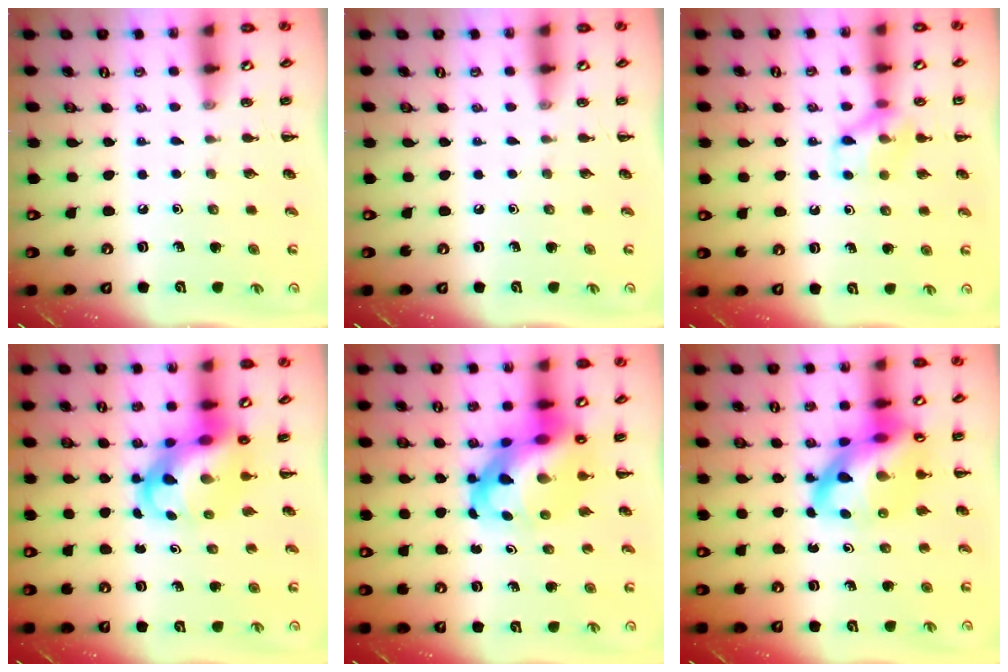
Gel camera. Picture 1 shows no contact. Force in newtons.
{"total": 0.0}
{"total": 10.4, "press": 10.4, "slide": 1.0}
{"total": 9.1, "press": 8.7, "slide": 2.6}
{"total": 15.4, "press": 14.8, "slide": 4.3}
{"total": 18.4, "press": 18.0, "slide": 3.8}